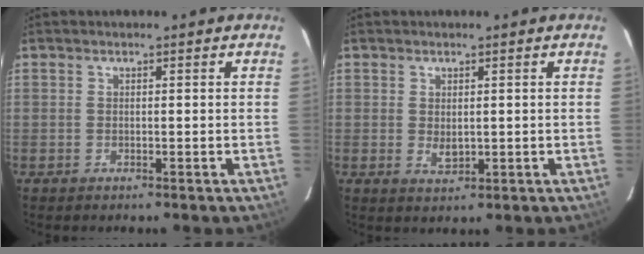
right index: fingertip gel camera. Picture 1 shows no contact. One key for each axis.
{"total": 2.4, "fx": 0.0, "fy": 1.6, "fz": 1.7, "tx": -0.030, "ty": -0.003, "tz": 0.003}